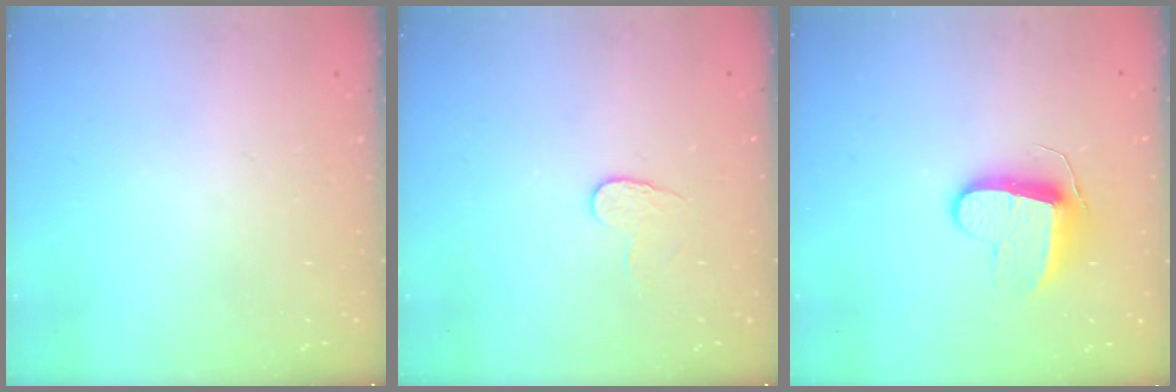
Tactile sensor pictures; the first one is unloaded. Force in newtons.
{"total": 3.7, "press": 3.7, "slide": 0.3}
{"total": 9.7, "press": 9.7, "slide": 0.2}